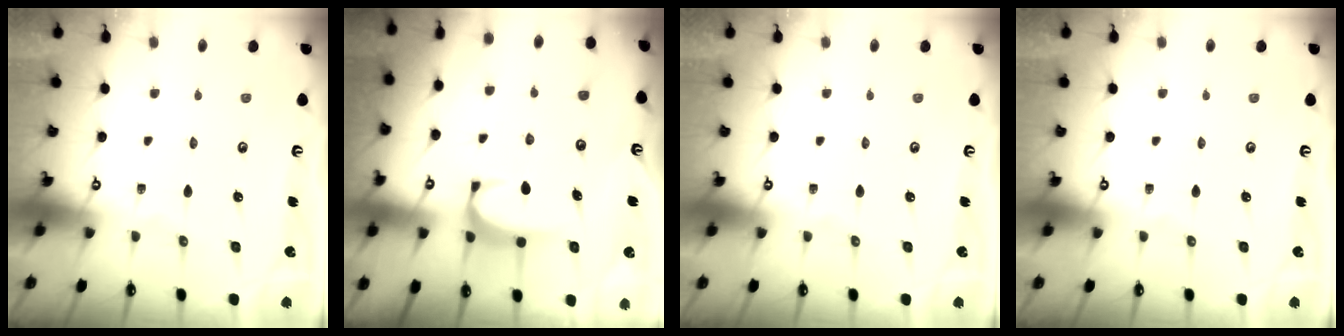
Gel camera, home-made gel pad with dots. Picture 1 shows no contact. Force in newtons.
{"total": 2.0, "press": 1.9, "slide": 0.5}
{"total": 0.0}
{"total": 0.0}